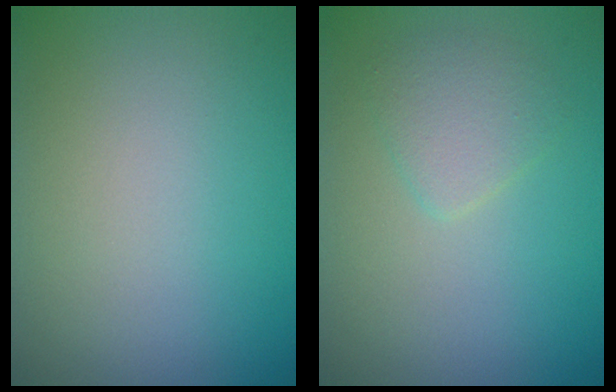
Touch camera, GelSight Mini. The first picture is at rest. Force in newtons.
{"total": 2.1, "press": 2.1, "slide": 0.1}